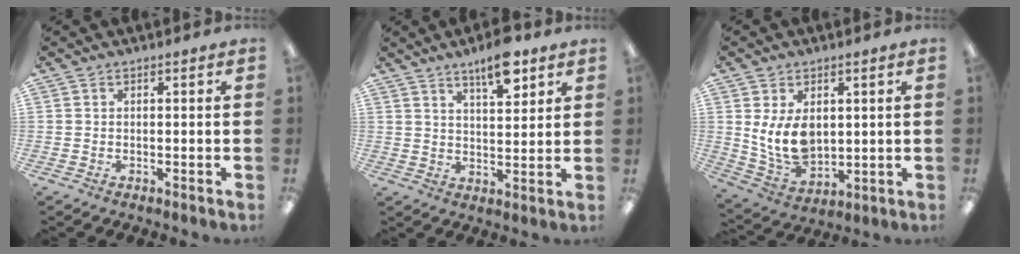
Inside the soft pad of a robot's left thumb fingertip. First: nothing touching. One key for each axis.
{"total": 9.3, "fx": 6.4, "fy": 2.9, "fz": 6.1, "tx": -0.092, "ty": -0.034, "tz": 0.106}
{"total": 10.0, "fx": 2.5, "fy": 6.5, "fz": 7.2, "tx": -0.152, "ty": -0.017, "tz": 0.047}